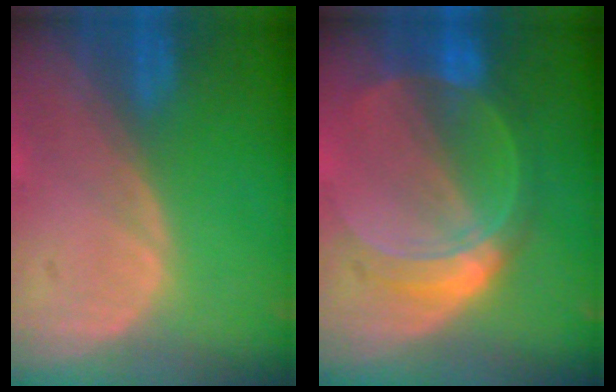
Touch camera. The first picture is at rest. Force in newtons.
{"total": 7.1, "press": 7.1, "slide": 0.4}